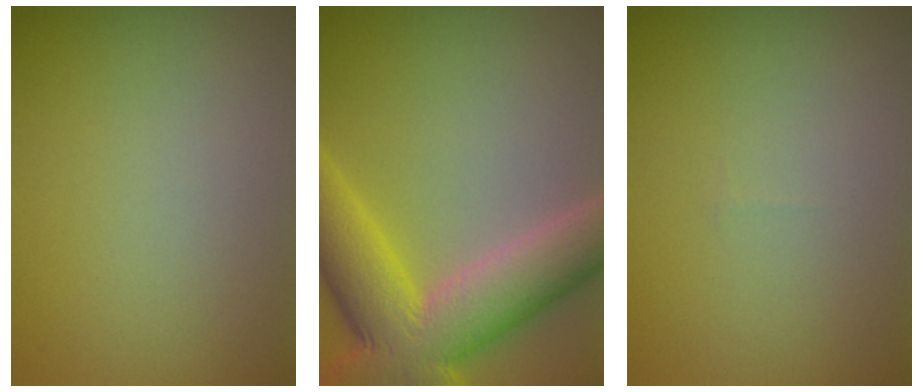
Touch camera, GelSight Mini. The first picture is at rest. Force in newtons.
{"total": 10.4, "press": 10.4, "slide": 0.5}
{"total": 0.0}